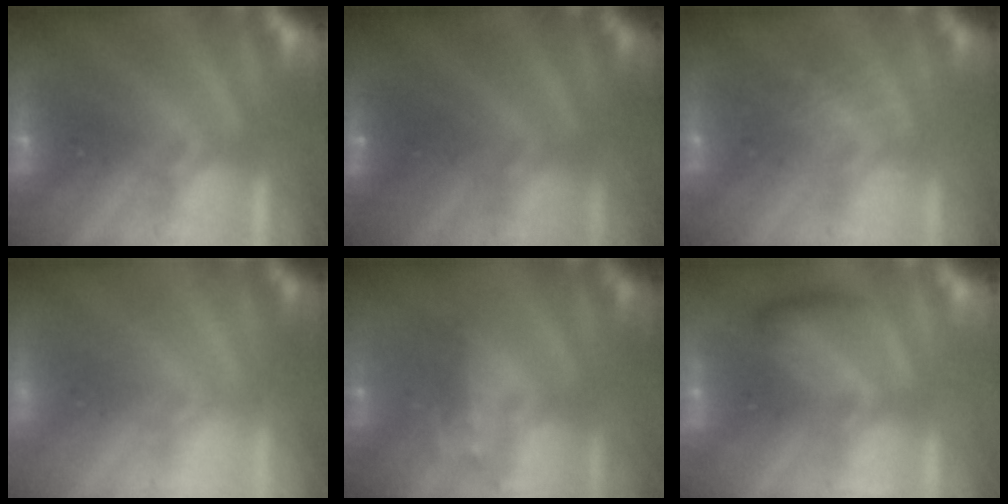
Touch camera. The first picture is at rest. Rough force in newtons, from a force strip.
{"total": 1.8}
{"total": 2.8}
{"total": 6.8}
{"total": 2.7}
{"total": 2.4}